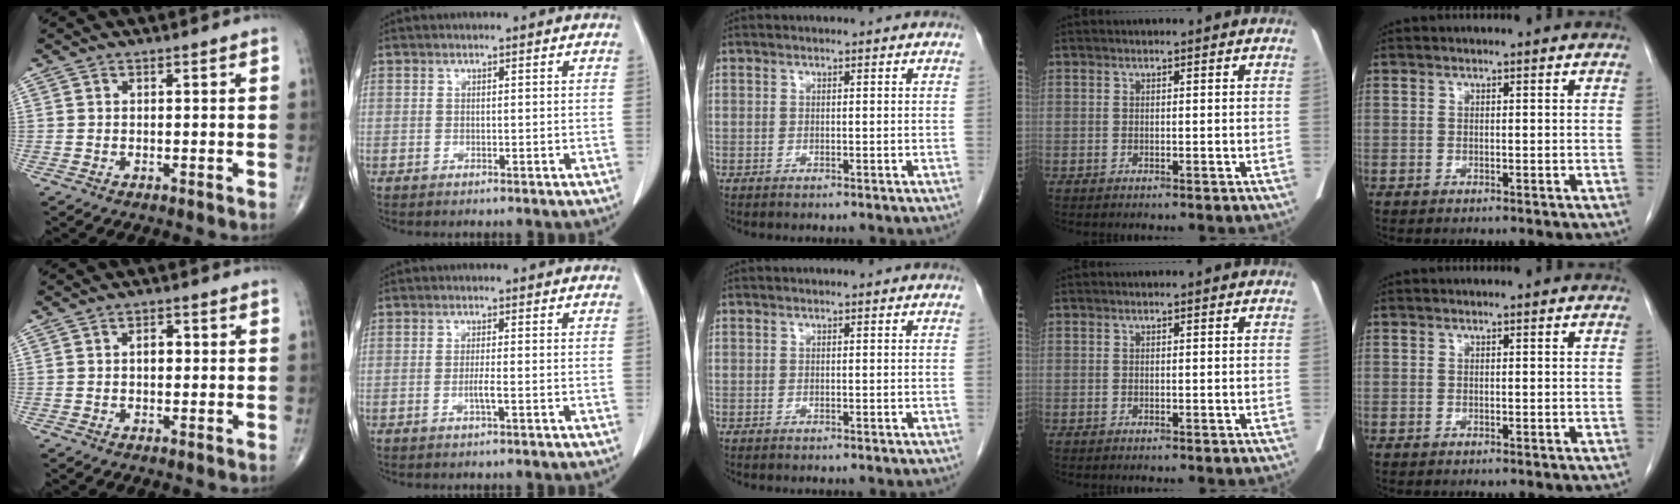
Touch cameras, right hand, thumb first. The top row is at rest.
{"thumb": {"total": 2.5, "force": [0.2, 1.6, 1.9], "torque": [-0.021, 0.008, 0.000]}, "index": {"total": 2.0, "force": [-0.7, 0.1, 1.9], "torque": [-0.039, -0.001, -0.013]}}